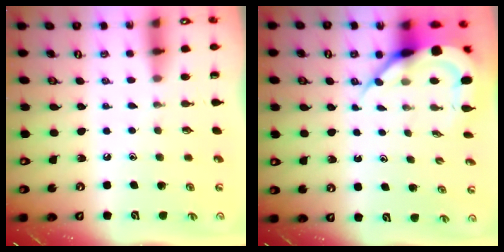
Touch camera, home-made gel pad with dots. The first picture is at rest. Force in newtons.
{"total": 8.1, "press": 8.0, "slide": 0.9}